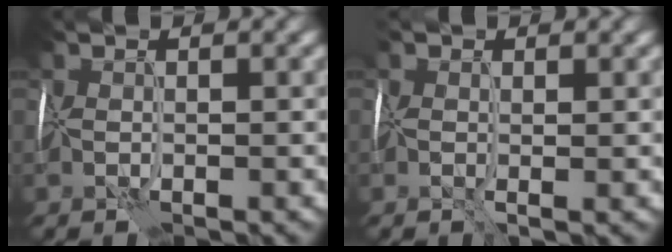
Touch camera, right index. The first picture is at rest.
{"total": 0.9, "force": [0.2, 0.5, 0.7], "torque": [-0.016, 0.001, 0.002]}